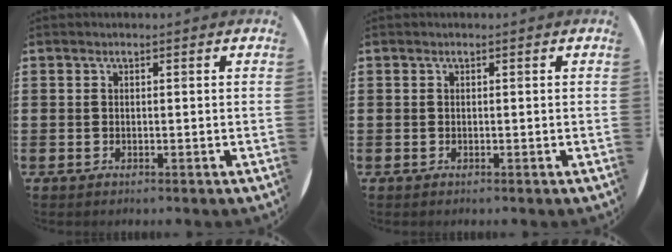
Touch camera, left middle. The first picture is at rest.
{"total": 0.0}